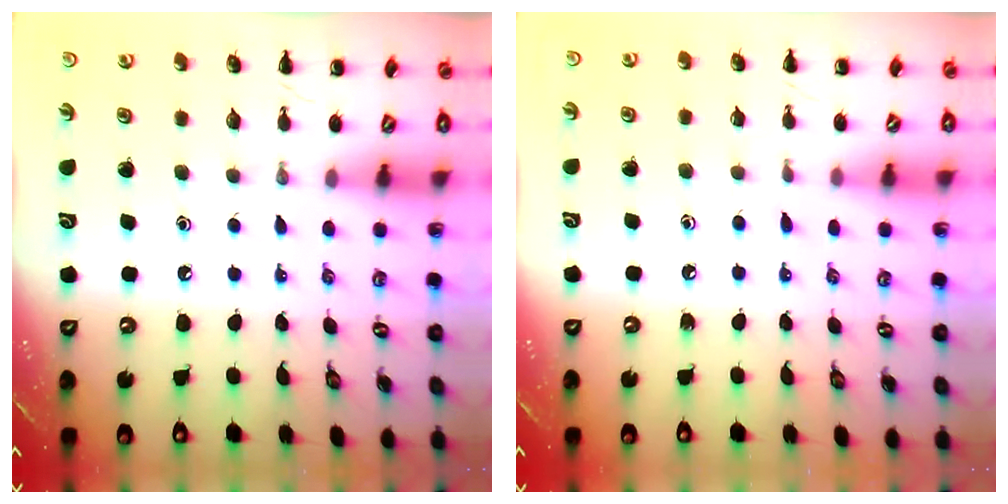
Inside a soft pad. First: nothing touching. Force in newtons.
{"total": 2.7, "press": 2.4, "slide": 1.4}